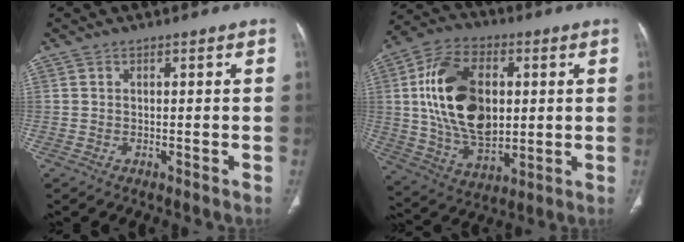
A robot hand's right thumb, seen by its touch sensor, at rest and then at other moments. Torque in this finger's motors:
{"motor_torque": [2.34, 2.67, 2.03, -0.14, 0.24]}